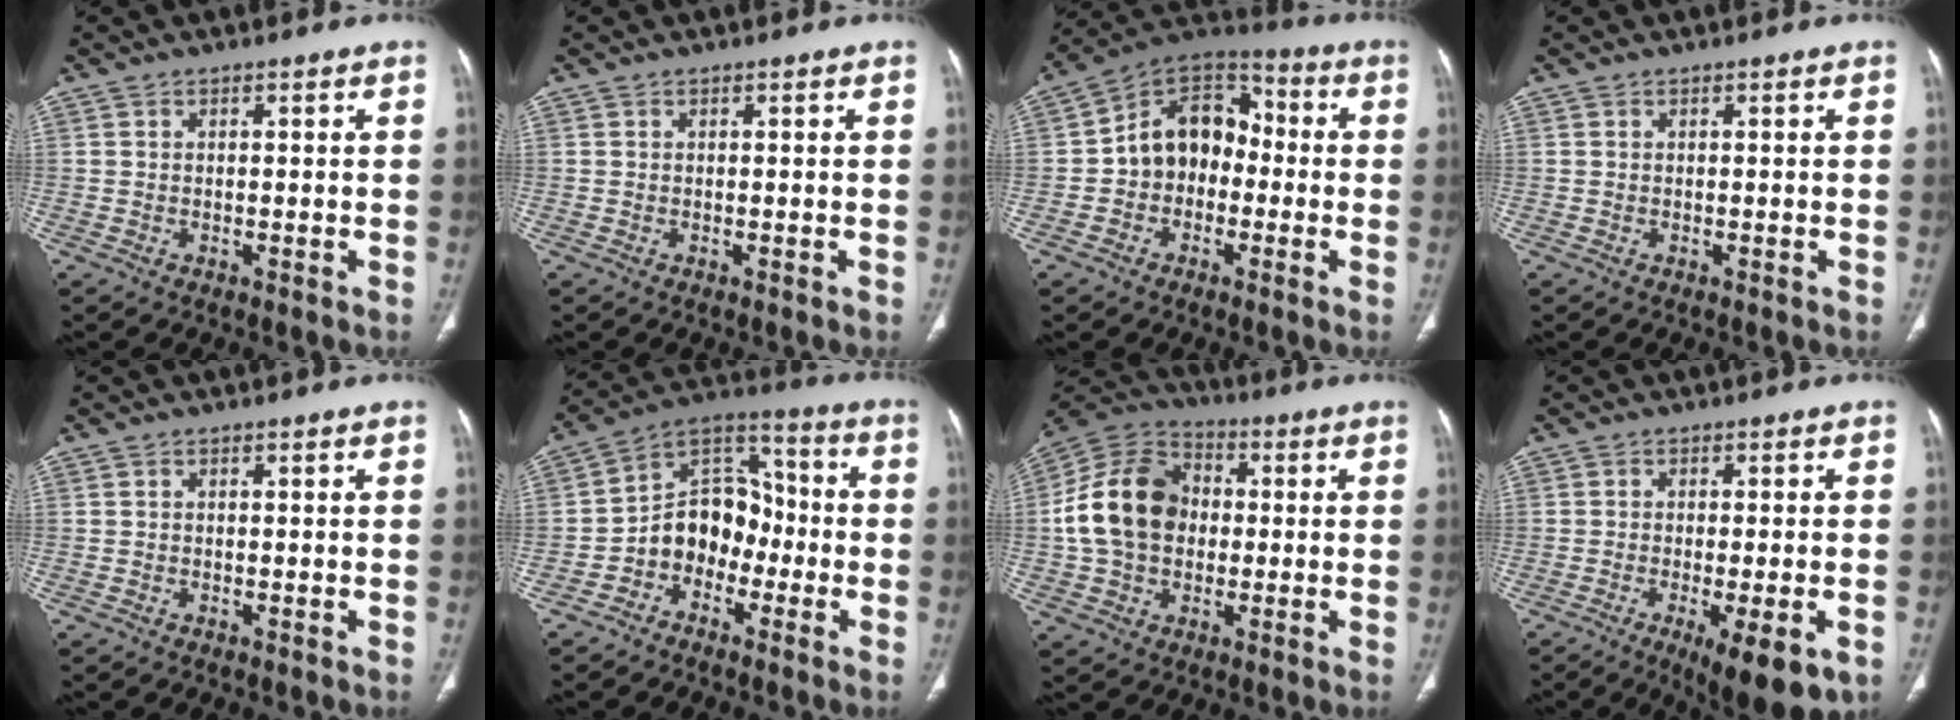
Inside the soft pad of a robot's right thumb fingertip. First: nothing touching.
{"total": 0.0}
{"total": 12.9, "force": [-1.1, 10.0, 8.1], "torque": [-0.092, 0.046, -0.034]}
{"total": 0.0}
{"total": 0.0}
{"total": 11.8, "force": [-3.6, 9.2, 6.3], "torque": [-0.064, 0.061, -0.076]}
{"total": 16.3, "force": [0.3, 12.4, 10.6], "torque": [-0.180, 0.030, -0.003]}
{"total": 11.0, "force": [-4.9, 3.2, 9.3], "torque": [-0.128, -0.011, -0.068]}